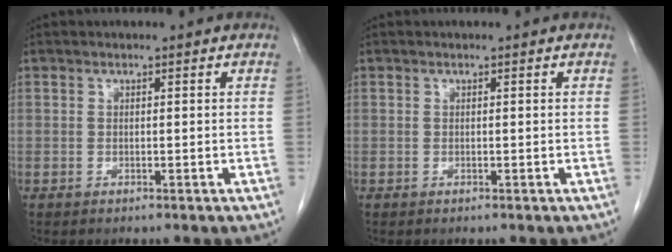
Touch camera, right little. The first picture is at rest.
{"total": 0.0}